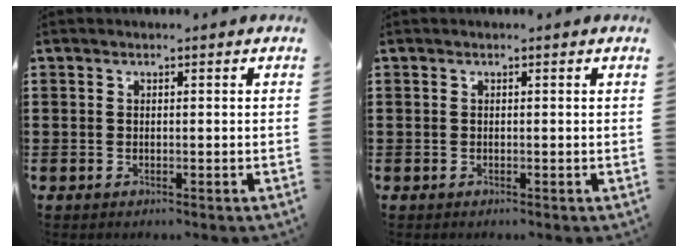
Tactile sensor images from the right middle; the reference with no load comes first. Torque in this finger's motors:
{"motor_torque": [0.26, -0.64, 0.06, 0.02]}